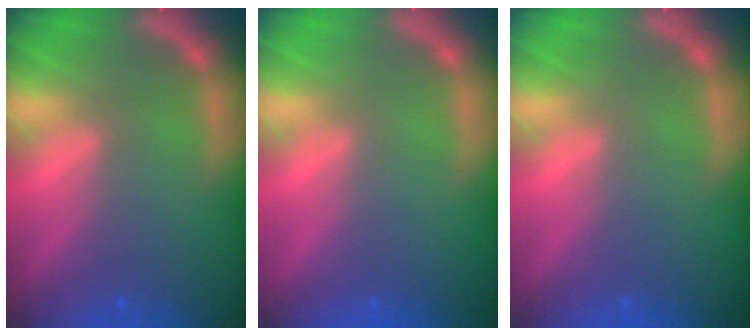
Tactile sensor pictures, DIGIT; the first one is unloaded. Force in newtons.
{"total": 0.0}
{"total": 0.0}